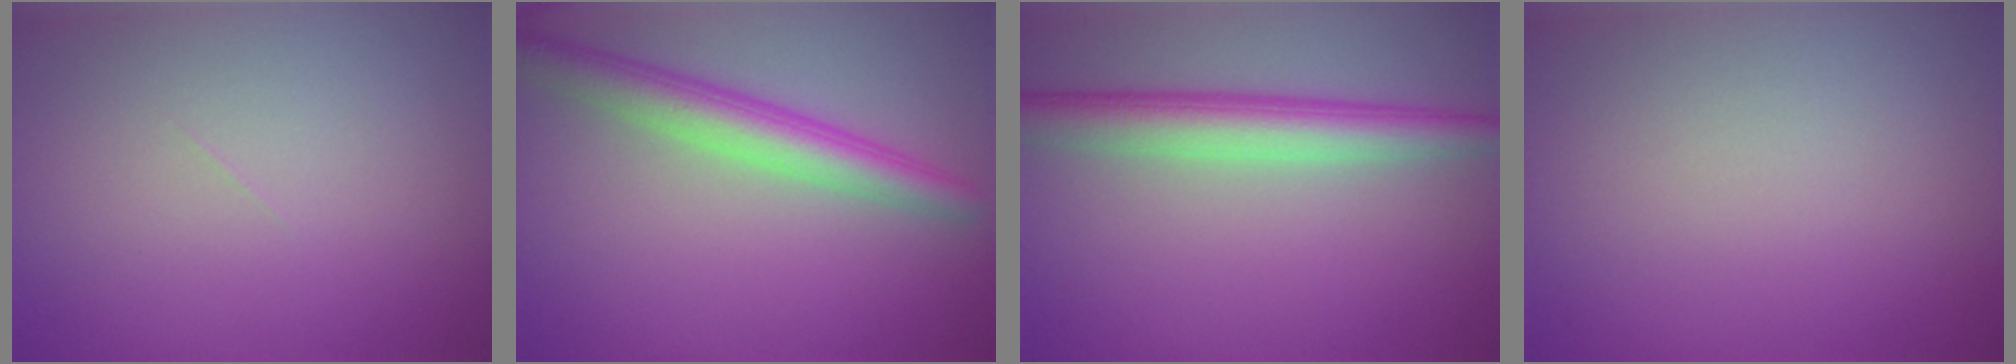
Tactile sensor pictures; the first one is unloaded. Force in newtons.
{"total": 4.8, "press": 4.8, "slide": 0.2}
{"total": 5.0, "press": 5.0, "slide": 0.1}
{"total": 0.0}